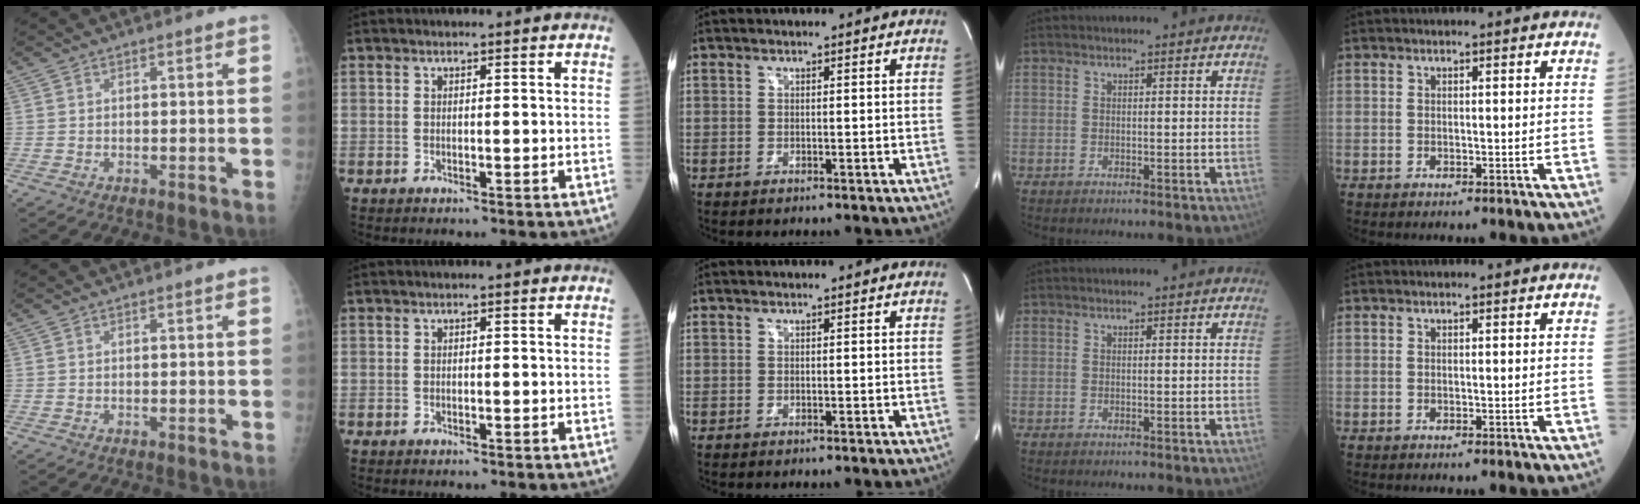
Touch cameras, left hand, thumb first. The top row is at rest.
{}